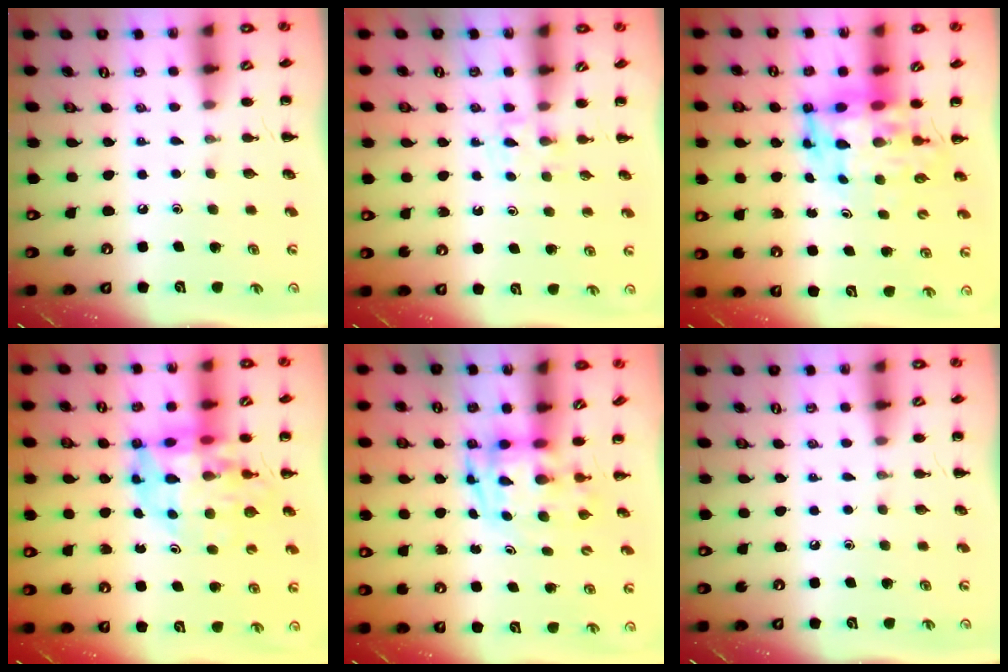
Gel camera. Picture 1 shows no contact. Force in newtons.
{"total": 3.2, "press": 3.0, "slide": 1.1}
{"total": 7.1, "press": 6.8, "slide": 2.2}
{"total": 12.1, "press": 11.6, "slide": 3.5}
{"total": 3.6, "press": 3.5, "slide": 0.7}
{"total": 0.0}